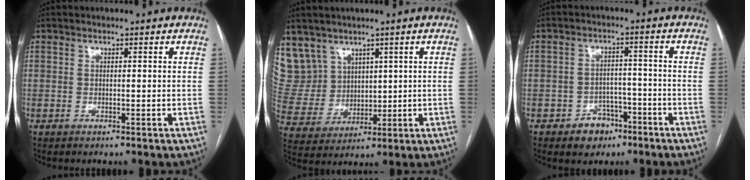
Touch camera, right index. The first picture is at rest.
{"total": 10.8, "force": [6.6, 8.5, 1.3], "torque": [-0.049, 0.037, 0.160]}
{"total": 5.1, "force": [-3.1, 3.8, 1.7], "torque": [-0.021, 0.012, -0.040]}